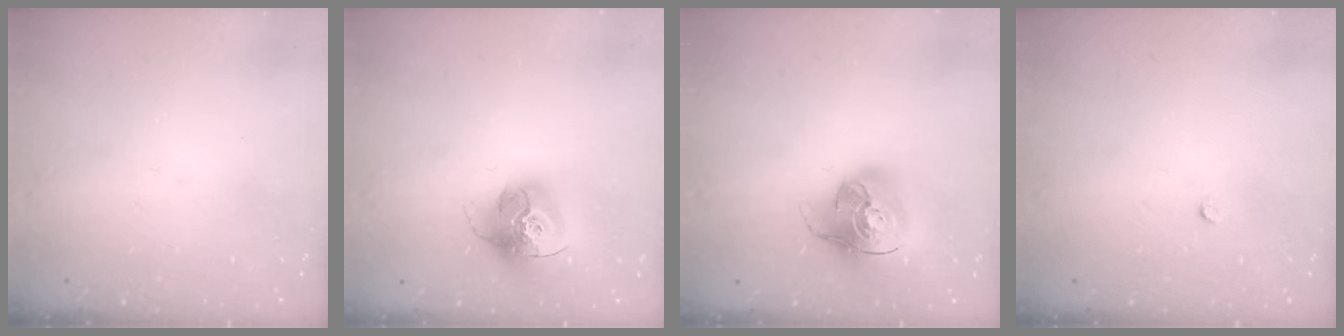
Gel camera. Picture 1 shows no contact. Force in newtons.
{"total": 15.6, "press": 15.5, "slide": 1.4}
{"total": 17.5, "press": 17.3, "slide": 2.6}
{"total": 2.2, "press": 2.2, "slide": 0.3}